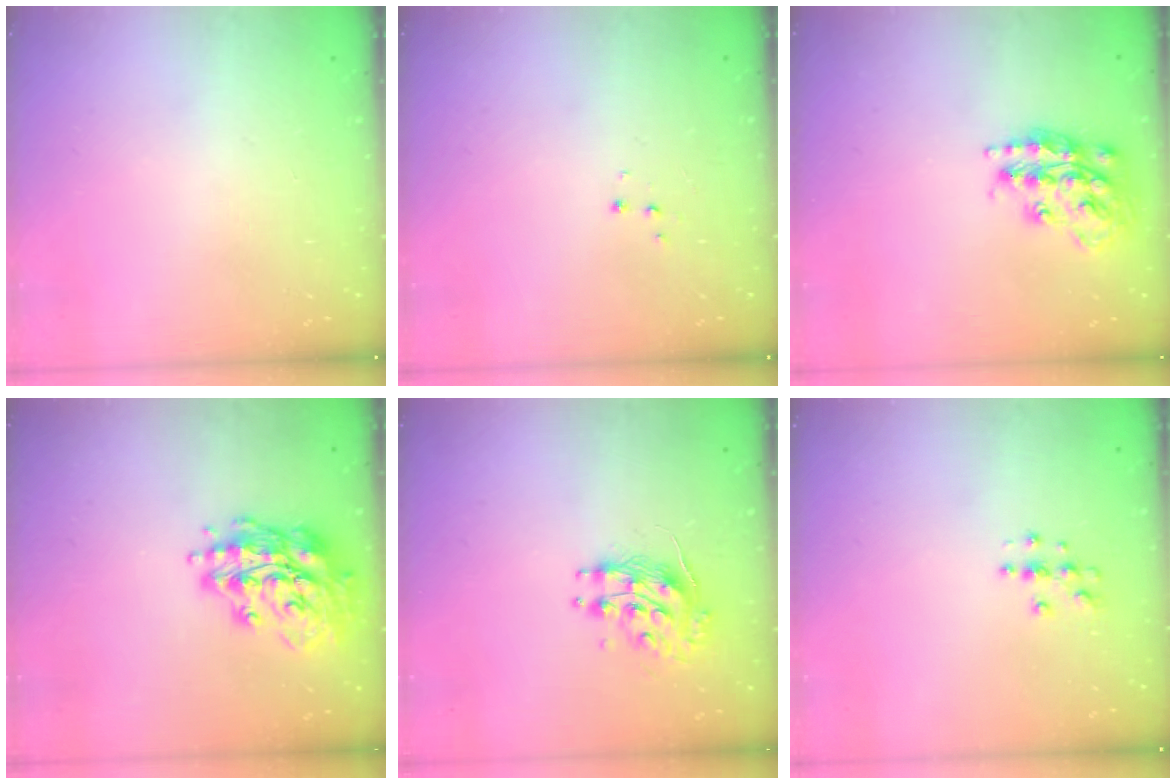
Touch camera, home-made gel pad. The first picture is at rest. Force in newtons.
{"total": 3.5, "press": 3.4, "slide": 0.5}
{"total": 17.1, "press": 17.1, "slide": 1.0}
{"total": 16.1, "press": 15.9, "slide": 2.1}
{"total": 9.3, "press": 9.3, "slide": 0.5}
{"total": 3.8, "press": 3.8, "slide": 0.5}